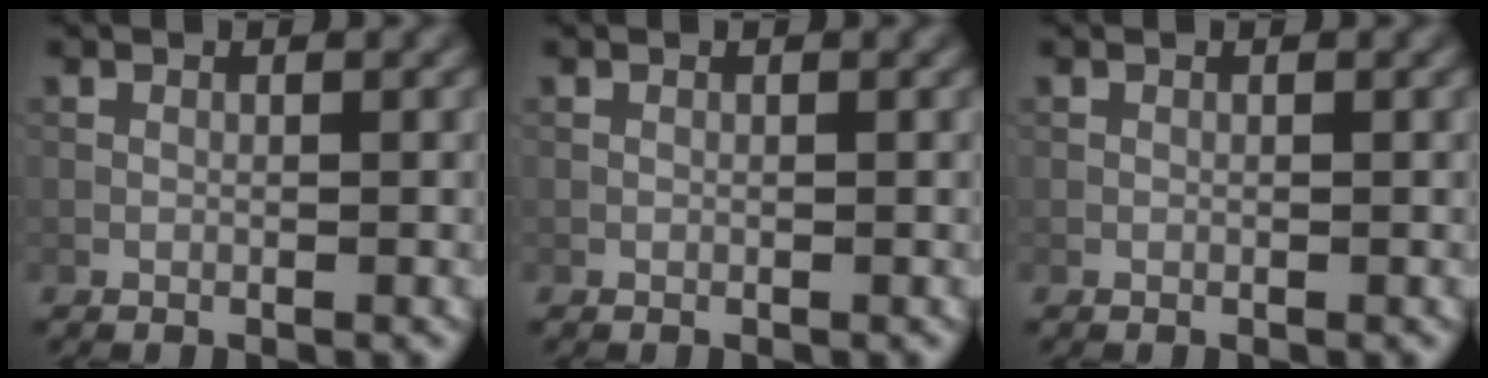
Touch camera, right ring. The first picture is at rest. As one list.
[{"total": 0.0}, {"total": 0.0}]